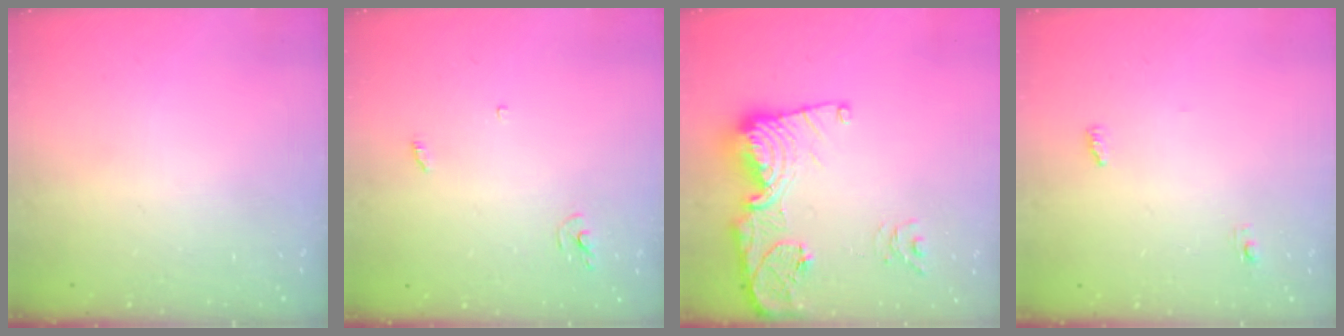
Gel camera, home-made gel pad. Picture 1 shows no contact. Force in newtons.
{"total": 2.9, "press": 2.9, "slide": 0.2}
{"total": 17.1, "press": 17.0, "slide": 1.9}
{"total": 3.4, "press": 3.3, "slide": 0.9}